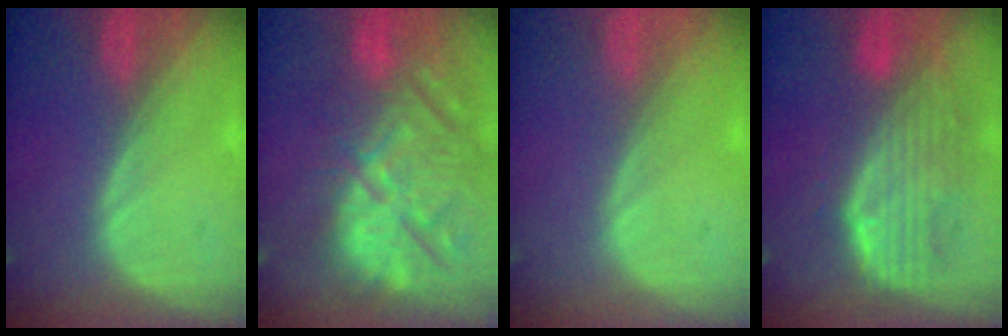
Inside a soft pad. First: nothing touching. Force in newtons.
{"total": 15.1, "press": 12.9, "slide": 7.8}
{"total": 0.0}
{"total": 10.6, "press": 9.1, "slide": 5.4}